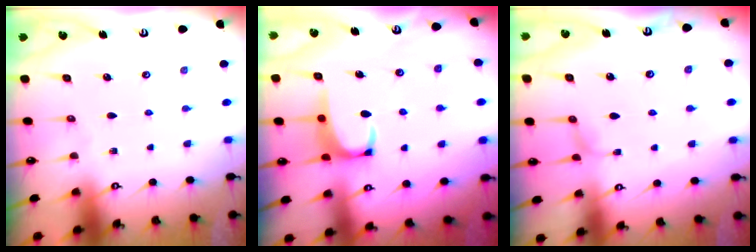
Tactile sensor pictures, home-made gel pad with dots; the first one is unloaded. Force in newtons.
{"total": 3.6, "press": 3.5, "slide": 0.8}
{"total": 1.2, "press": 1.2, "slide": 0.4}